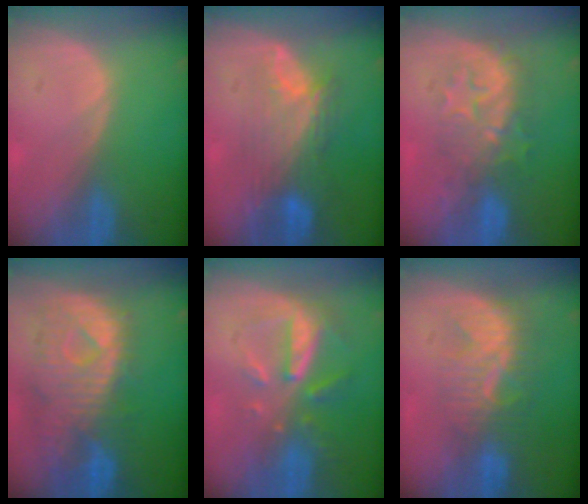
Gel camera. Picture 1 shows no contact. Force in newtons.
{"total": 8.2, "press": 7.6, "slide": 3.1}
{"total": 7.9, "press": 7.8, "slide": 1.4}
{"total": 11.4, "press": 9.9, "slide": 5.7}
{"total": 8.1, "press": 7.3, "slide": 3.4}
{"total": 7.9, "press": 7.6, "slide": 1.9}